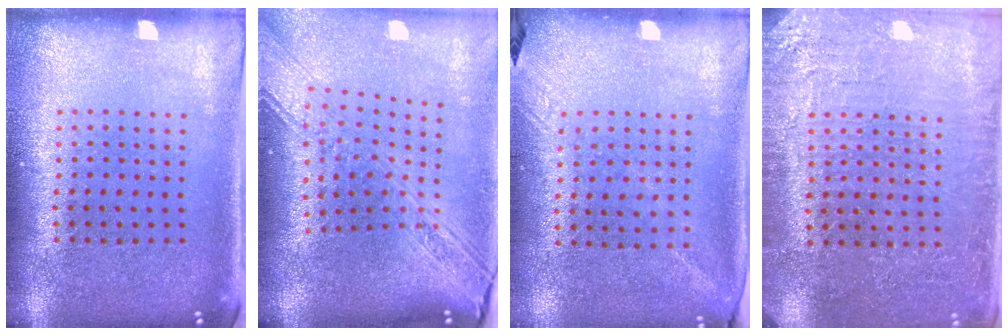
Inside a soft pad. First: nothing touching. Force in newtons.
{"total": 3.0, "press": 2.3, "slide": 1.9}
{"total": 1.4, "press": 1.0, "slide": 0.9}
{"total": 2.9, "press": 2.9, "slide": 0.4}